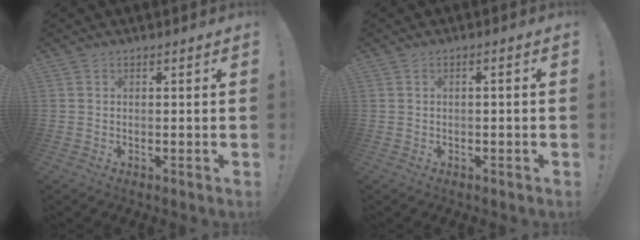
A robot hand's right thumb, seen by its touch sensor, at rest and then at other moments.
{"total": 1.5, "force": [-0.9, -0.1, 1.1], "torque": [-0.017, 0.001, -0.017]}